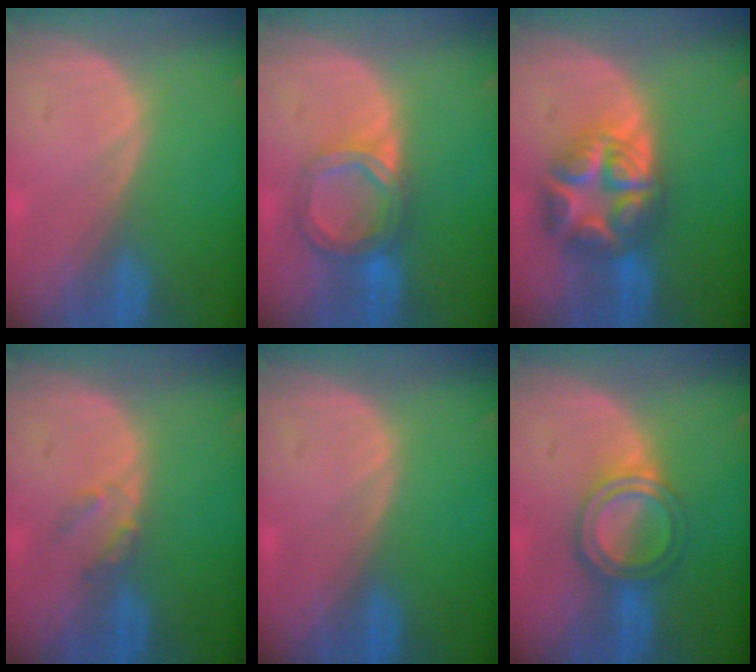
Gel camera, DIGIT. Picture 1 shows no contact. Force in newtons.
{"total": 6.4, "press": 5.7, "slide": 3.0}
{"total": 8.9, "press": 8.9, "slide": 0.5}
{"total": 2.2, "press": 2.1, "slide": 0.4}
{"total": 0.0}
{"total": 6.0, "press": 5.5, "slide": 2.4}